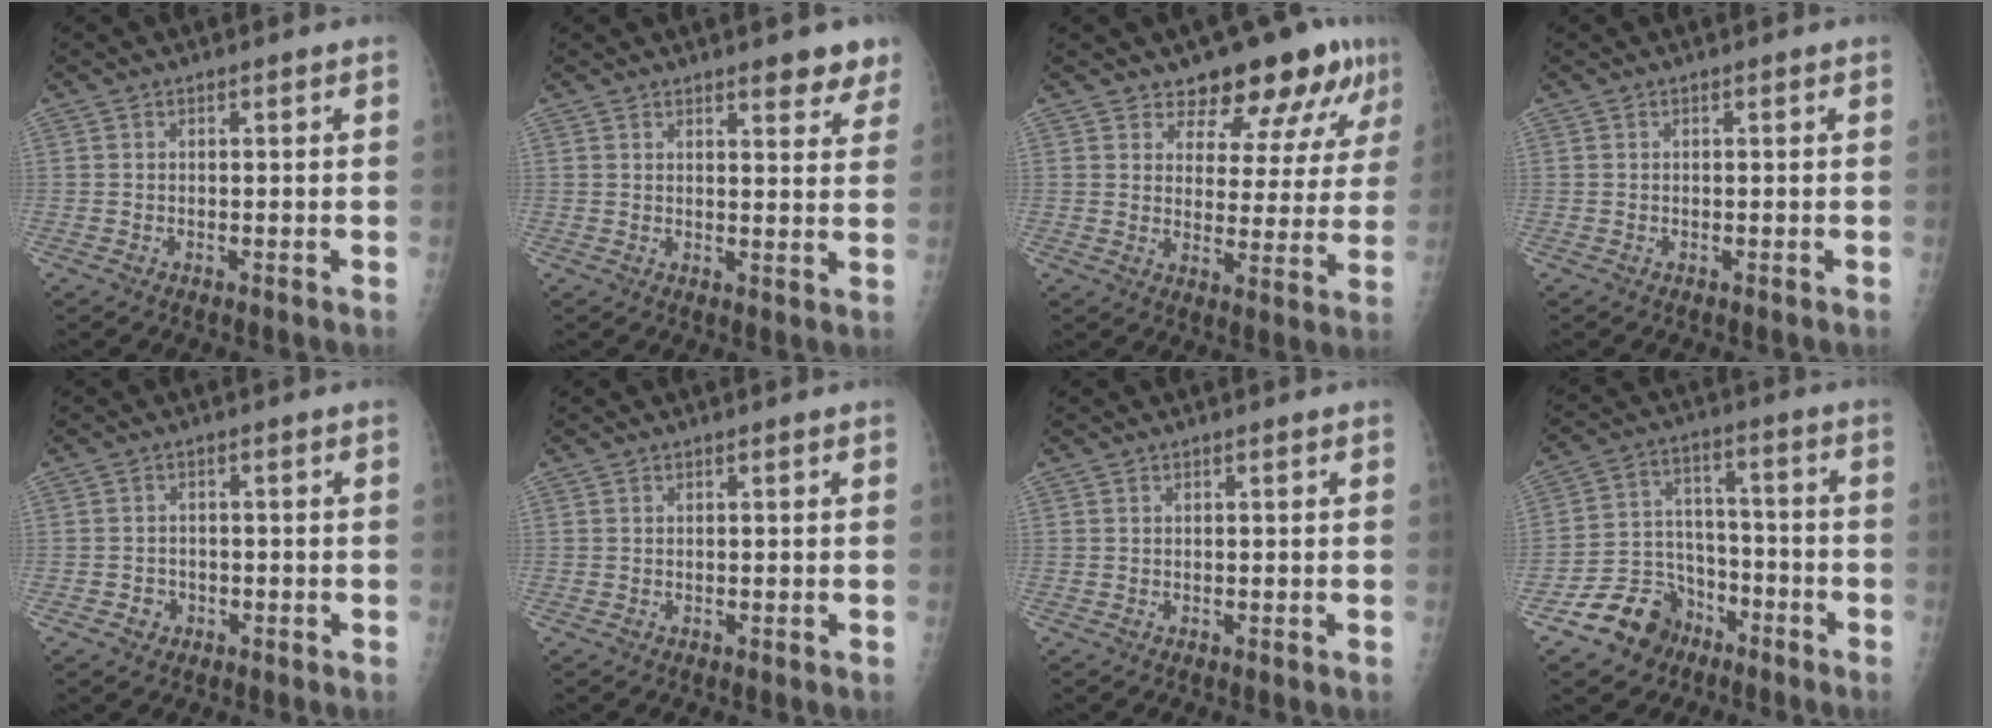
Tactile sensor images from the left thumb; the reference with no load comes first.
{"total": 5.9, "force": [4.4, 1.9, 3.4], "torque": [-0.016, -0.023, 0.049]}
{"total": 12.3, "force": [9.4, 5.5, 5.8], "torque": [-0.032, -0.056, 0.117]}
{"total": 0.0}
{"total": 2.3, "force": [-1.0, 2.0, 0.4], "torque": [0.002, 0.009, -0.017]}
{"total": 0.0}
{"total": 0.0}
{"total": 11.7, "force": [-7.2, 8.6, 3.2], "torque": [-0.023, 0.071, -0.123]}